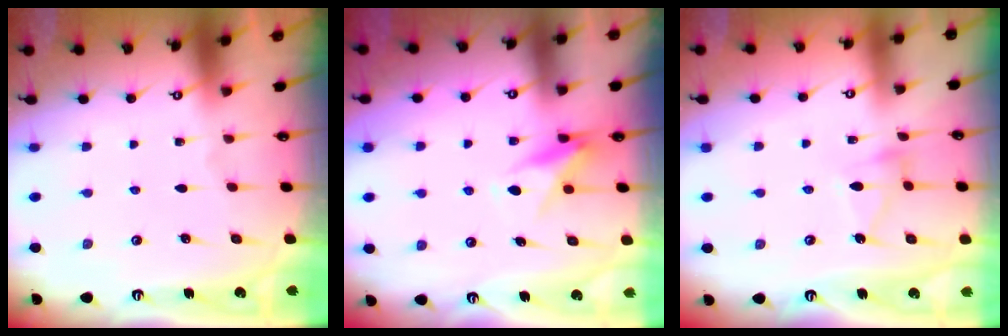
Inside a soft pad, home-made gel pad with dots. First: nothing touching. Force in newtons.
{"total": 8.3, "press": 8.3, "slide": 1.1}
{"total": 6.5, "press": 6.4, "slide": 0.5}